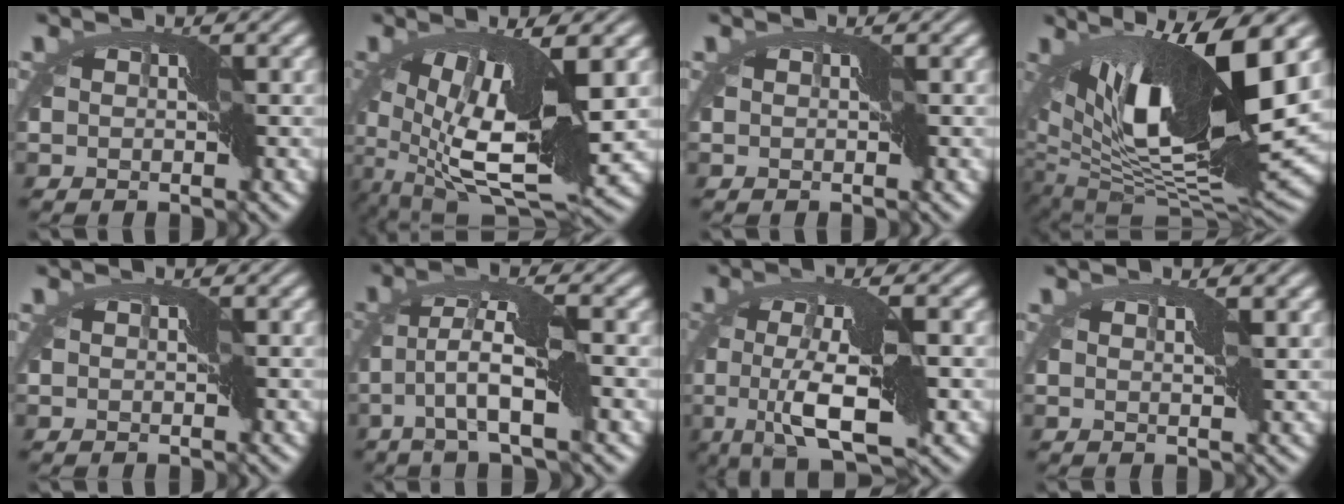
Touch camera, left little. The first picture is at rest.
{"total": 12.3, "force": [-0.4, 4.0, 11.6], "torque": [-0.218, -0.004, -0.013]}
{"total": 0.0}
{"total": 13.5, "force": [4.5, 4.2, 12.0], "torque": [-0.231, -0.013, 0.080]}
{"total": 0.0}
{"total": 4.9, "force": [-1.3, 0.4, 4.7], "torque": [-0.104, 0.018, -0.032]}
{"total": 7.1, "force": [-1.2, 1.4, 6.8], "torque": [-0.135, -0.001, -0.023]}
{"total": 1.2, "force": [0.8, -0.2, 0.9], "torque": [-0.022, 0.004, 0.011]}